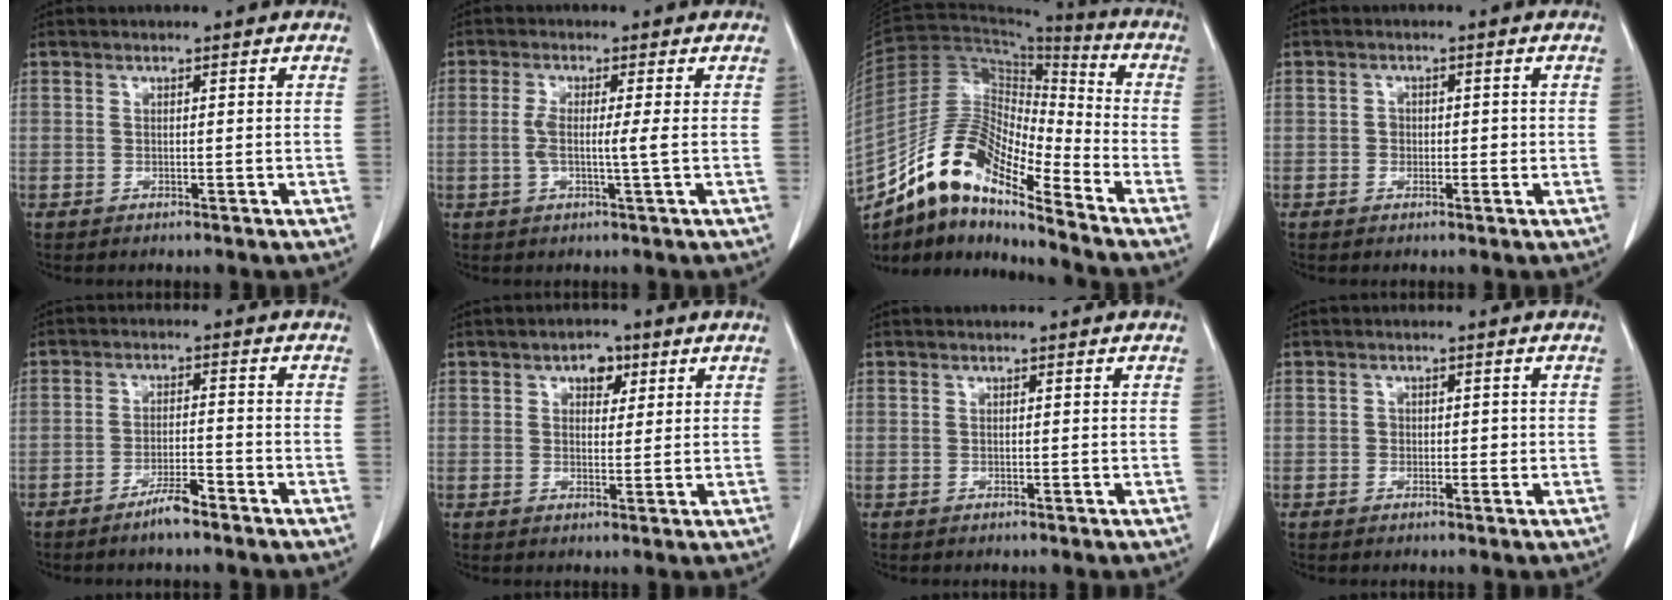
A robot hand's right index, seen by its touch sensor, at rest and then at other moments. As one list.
[{"total": 3.7, "force": [-0.2, -0.1, 3.7], "torque": [-0.075, -0.002, -0.003]}, {"total": 14.2, "force": [-11.3, 3.0, 8.1], "torque": [-0.151, 0.035, -0.203]}, {"total": 1.8, "force": [-0.2, 1.6, 0.9], "torque": [-0.009, 0.005, -0.003]}, {"total": 4.1, "force": [-3.1, 0.4, 2.6], "torque": [-0.047, -0.001, -0.056]}, {"total": 3.4, "force": [1.6, 2.1, 2.1], "torque": [-0.028, 0.007, 0.024]}, {"total": 0.0}, {"total": 1.5, "force": [-0.1, 1.3, 0.8], "torque": [-0.009, 0.003, -0.002]}]